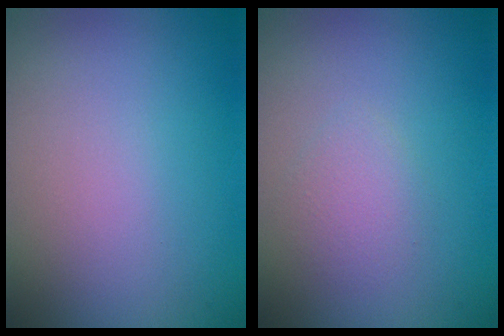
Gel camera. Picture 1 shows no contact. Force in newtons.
{"total": 1.4, "press": 1.4, "slide": 0.0}